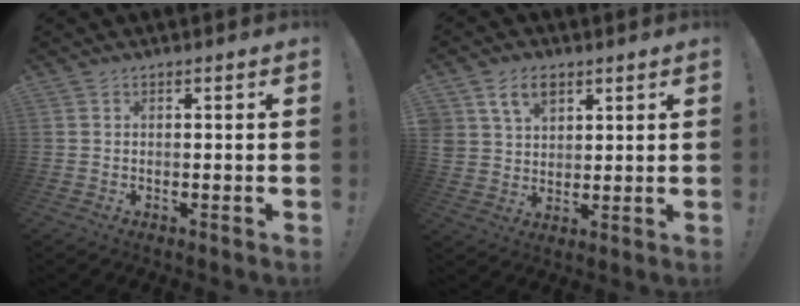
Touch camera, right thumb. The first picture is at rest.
{"total": 8.5, "force": [4.7, 6.0, 3.7], "torque": [-0.059, -0.013, 0.092]}